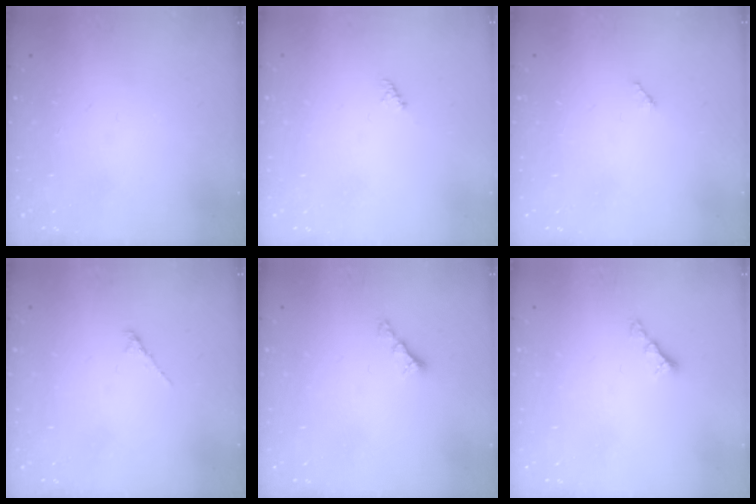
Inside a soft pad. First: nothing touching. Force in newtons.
{"total": 1.1, "press": 1.1, "slide": 0.3}
{"total": 2.5, "press": 2.5, "slide": 0.3}
{"total": 1.2, "press": 1.1, "slide": 0.4}
{"total": 4.0, "press": 3.9, "slide": 0.6}
{"total": 4.0, "press": 3.9, "slide": 0.6}